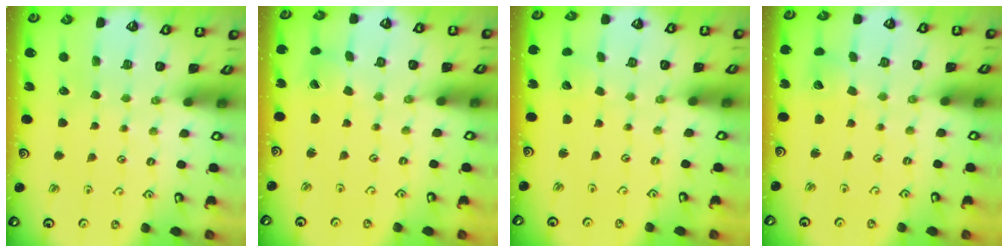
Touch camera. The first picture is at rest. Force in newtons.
{"total": 1.1, "press": 1.0, "slide": 0.1}
{"total": 1.7, "press": 1.7, "slide": 0.1}
{"total": 2.8, "press": 2.8, "slide": 0.3}